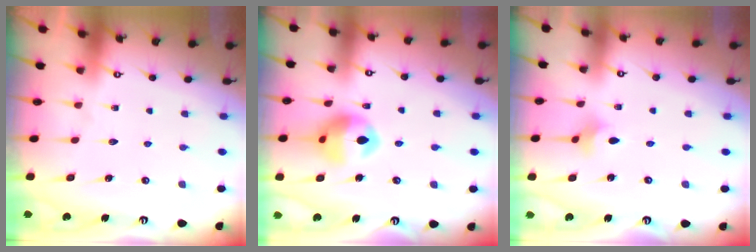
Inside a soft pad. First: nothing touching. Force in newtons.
{"total": 12.6, "press": 12.6, "slide": 1.3}
{"total": 2.6, "press": 2.6, "slide": 0.6}